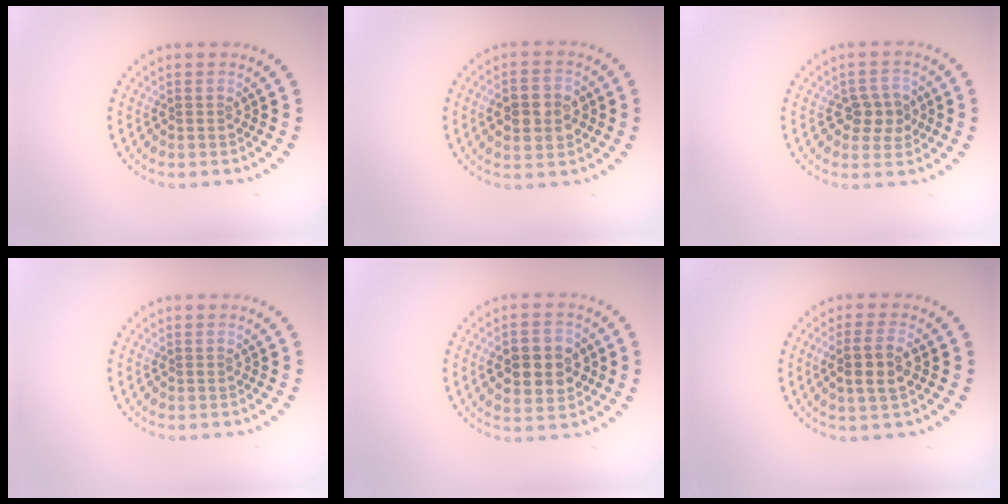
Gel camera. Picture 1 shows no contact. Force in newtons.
{"total": 4.2, "press": 4.2, "slide": 0.4}
{"total": 2.6, "press": 2.5, "slide": 0.6}
{"total": 0.0}
{"total": 5.5, "press": 5.5, "slide": 0.4}
{"total": 3.0, "press": 2.9, "slide": 1.0}